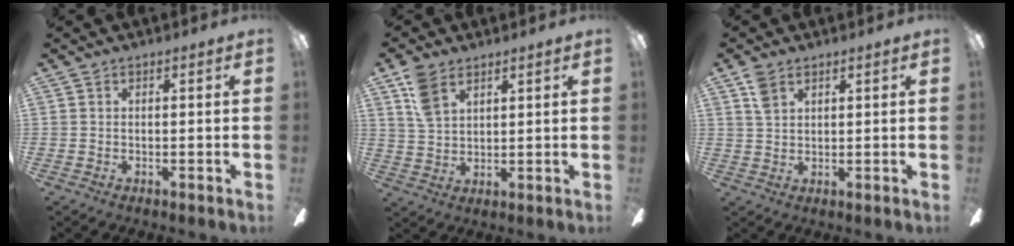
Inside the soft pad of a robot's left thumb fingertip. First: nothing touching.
{"total": 7.7, "force": [5.0, 4.3, 3.9], "torque": [-0.082, -0.010, 0.097]}
{"total": 4.1, "force": [2.7, 2.4, 2.0], "torque": [-0.038, -0.002, 0.051]}